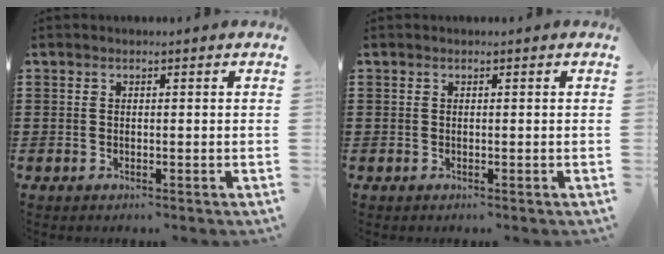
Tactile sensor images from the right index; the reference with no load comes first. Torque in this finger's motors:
{"motor_torque": [-0.05, 0.07, 0.00, 0.00]}